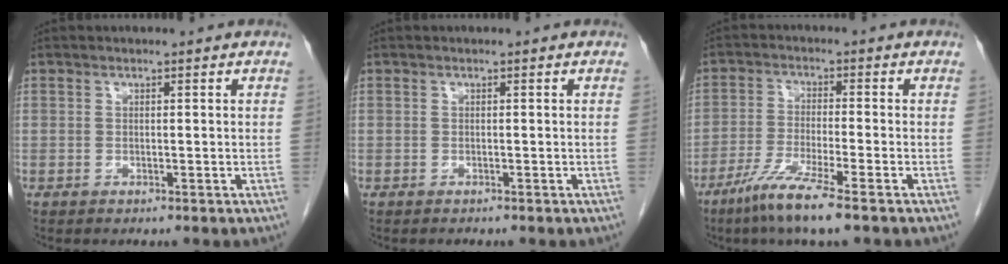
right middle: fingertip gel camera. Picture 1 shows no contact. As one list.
[{"total": 0.0}, {"total": 7.7, "force": [-5.1, -0.4, 5.8], "torque": [-0.117, -0.025, -0.098]}]